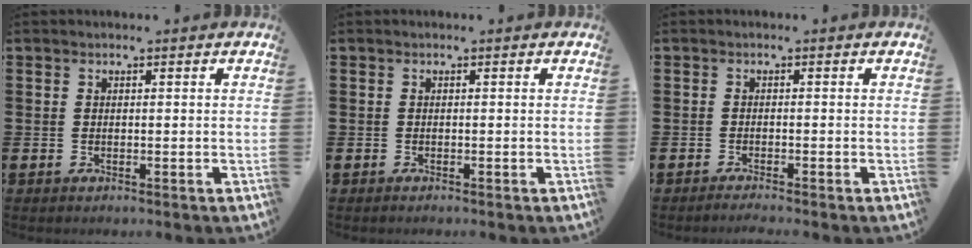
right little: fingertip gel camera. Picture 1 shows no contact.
{"total": 0.0}
{"total": 0.9, "force": [-0.8, -0.1, 0.4], "torque": [-0.006, -0.003, -0.015]}